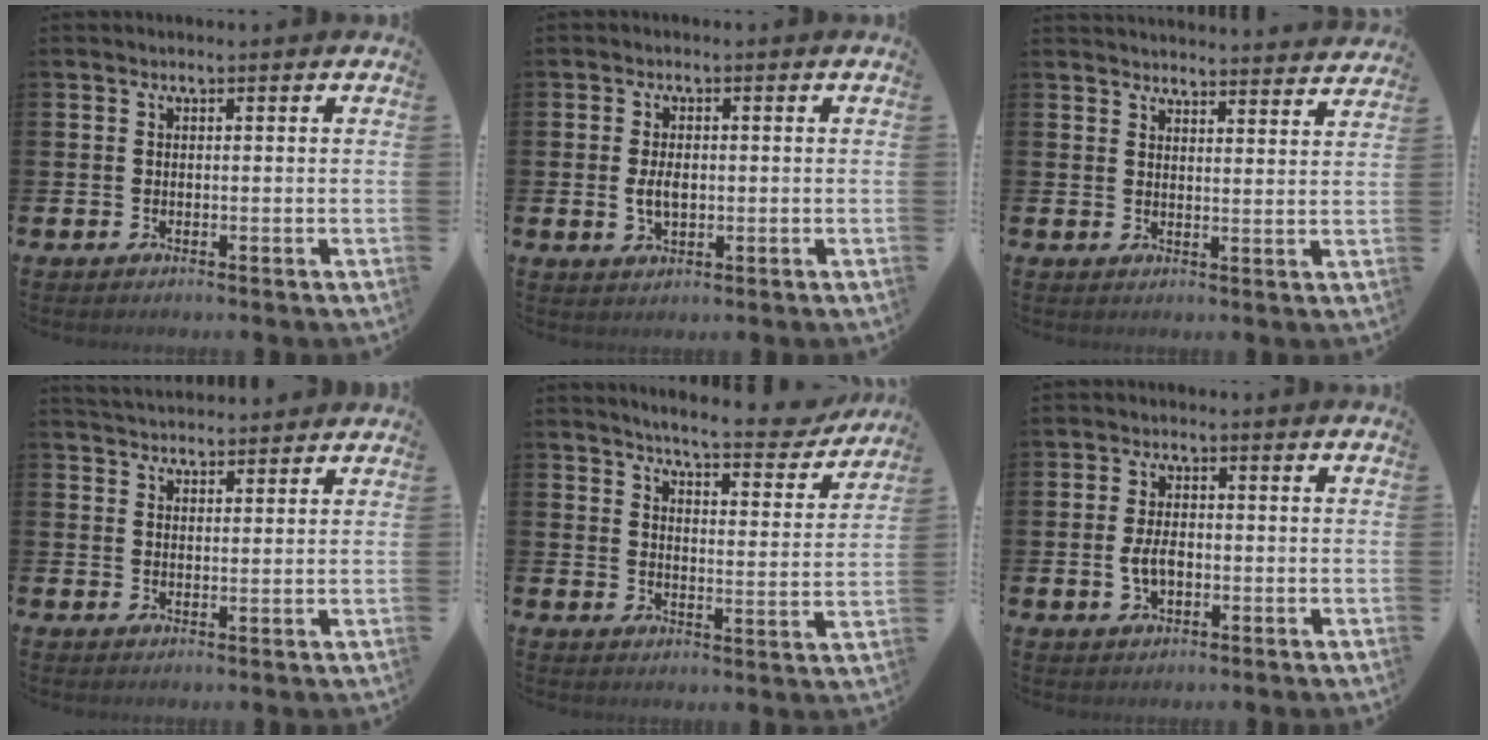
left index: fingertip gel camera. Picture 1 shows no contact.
{"total": 3.0, "force": [0.0, 1.8, 2.5], "torque": [-0.041, 0.003, -0.003]}
{"total": 4.1, "force": [4.1, -0.2, -0.1], "torque": [0.001, -0.032, 0.071]}
{"total": 3.6, "force": [3.5, 0.6, 0.1], "torque": [-0.010, -0.014, 0.066]}
{"total": 6.0, "force": [5.8, 0.5, 1.5], "torque": [-0.040, -0.046, 0.096]}
{"total": 3.4, "force": [-0.4, 2.0, 2.7], "torque": [-0.052, 0.005, -0.009]}